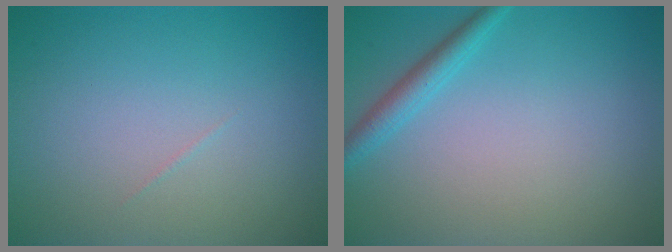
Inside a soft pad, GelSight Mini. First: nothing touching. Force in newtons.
{"total": 2.0, "press": 2.0, "slide": 0.1}